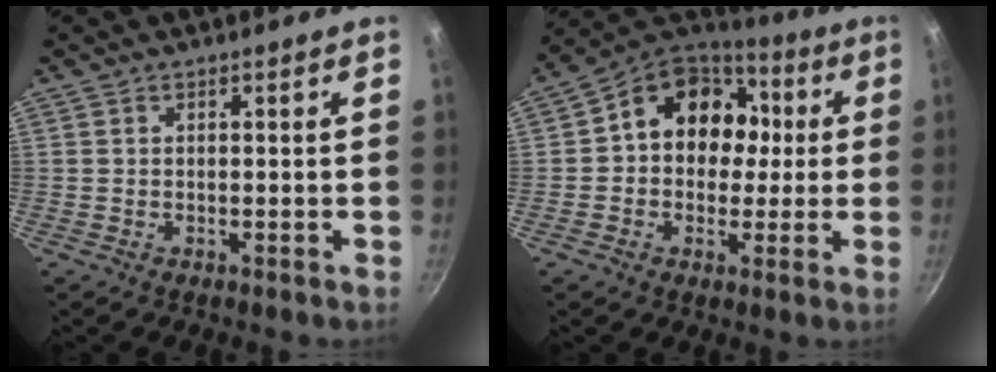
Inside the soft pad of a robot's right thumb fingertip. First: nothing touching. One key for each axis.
{"total": 15.7, "fx": 1.5, "fy": 12.9, "fz": 8.9, "tx": -0.097, "ty": 0.042, "tz": 0.008}